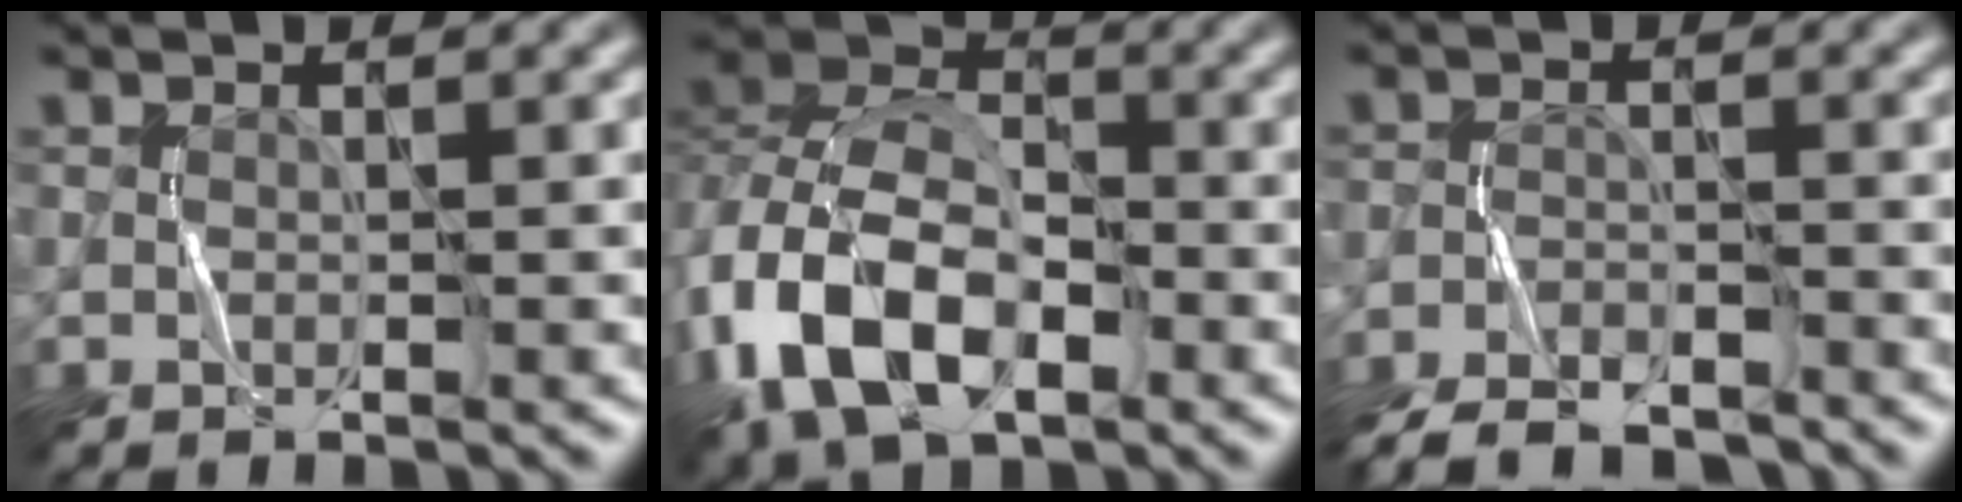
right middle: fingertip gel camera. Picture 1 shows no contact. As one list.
[{"total": 11.2, "force": [-4.7, 6.8, 7.5], "torque": [-0.164, 0.001, -0.099]}, {"total": 7.6, "force": [-6.7, 2.3, 2.7], "torque": [-0.051, -0.023, -0.114]}]